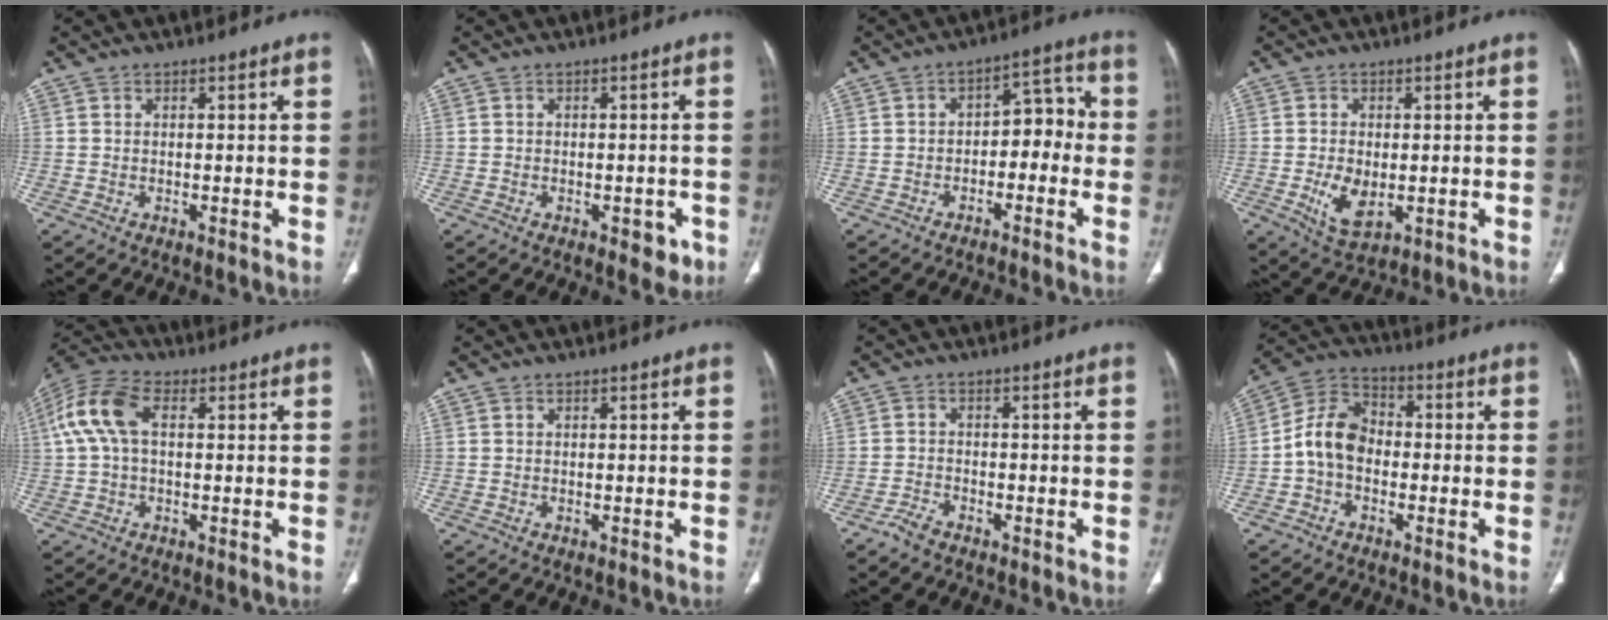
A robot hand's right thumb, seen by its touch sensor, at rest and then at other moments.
{"total": 3.7, "force": [-1.7, 2.2, 2.5], "torque": [-0.010, 0.005, -0.018]}
{"total": 7.6, "force": [-1.9, 4.8, 5.6], "torque": [-0.044, 0.047, -0.037]}
{"total": 6.7, "force": [-1.2, 3.9, 5.3], "torque": [-0.094, -0.008, -0.011]}
{"total": 10.1, "force": [1.7, 5.8, 8.1], "torque": [-0.186, 0.033, 0.028]}
{"total": 0.0}
{"total": 2.4, "force": [-2.0, 0.9, 0.9], "torque": [-0.027, 0.009, -0.039]}
{"total": 9.1, "force": [-1.6, 6.6, 6.0], "torque": [-0.098, 0.033, -0.046]}